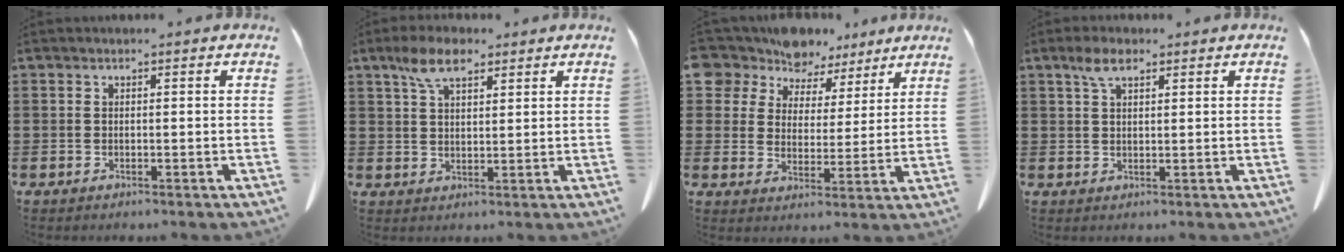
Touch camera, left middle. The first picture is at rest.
{"total": 6.3, "force": [3.9, 2.5, 4.3], "torque": [-0.094, 0.004, 0.072]}
{"total": 8.2, "force": [7.1, 4.1, 0.9], "torque": [-0.058, -0.034, 0.134]}
{"total": 3.8, "force": [2.2, 1.4, 2.7], "torque": [-0.060, 0.005, 0.040]}